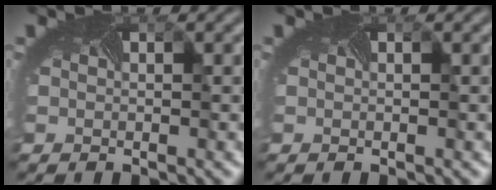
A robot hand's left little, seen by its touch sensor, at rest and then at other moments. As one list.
[{"total": 0.0}]